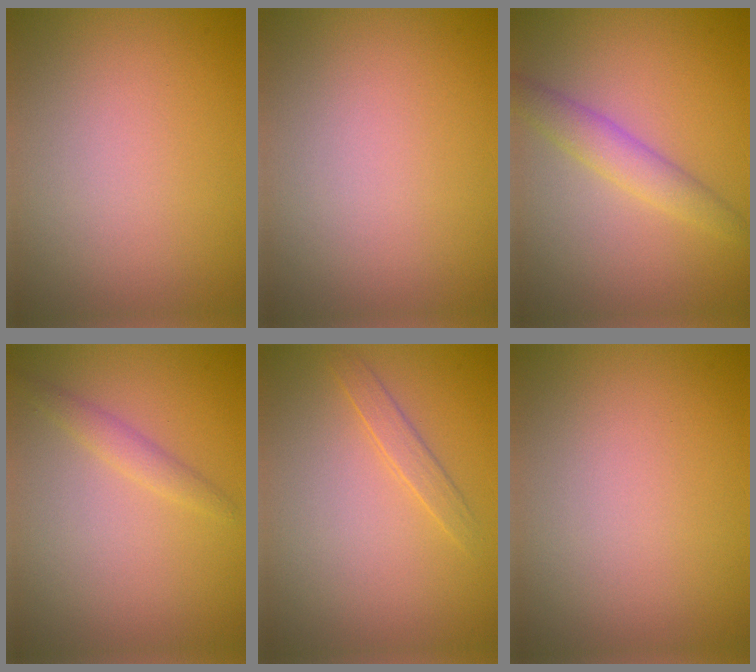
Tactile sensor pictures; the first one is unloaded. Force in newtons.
{"total": 0.0}
{"total": 2.9, "press": 2.8, "slide": 0.1}
{"total": 1.4, "press": 1.4, "slide": 0.1}
{"total": 1.3, "press": 1.3, "slide": 0.0}
{"total": 0.0}